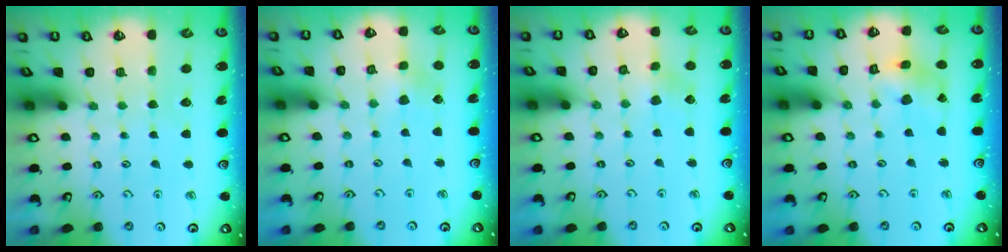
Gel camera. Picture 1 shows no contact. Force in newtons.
{"total": 2.8, "press": 2.7, "slide": 0.6}
{"total": 2.7, "press": 2.6, "slide": 0.5}
{"total": 6.8, "press": 6.8, "slide": 0.7}